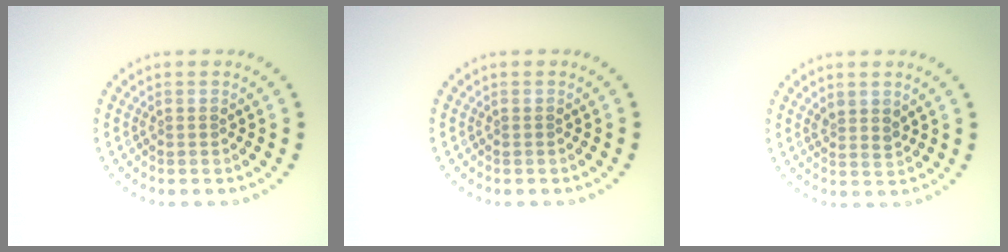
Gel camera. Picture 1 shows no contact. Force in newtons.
{"total": 0.0}
{"total": 1.5, "press": 1.2, "slide": 0.8}